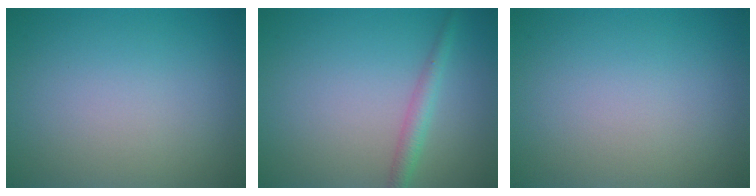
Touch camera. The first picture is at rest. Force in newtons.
{"total": 1.9, "press": 1.9, "slide": 0.0}
{"total": 0.0}